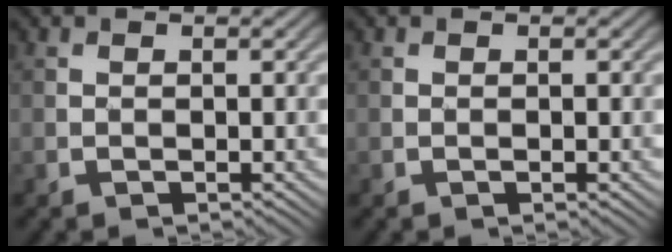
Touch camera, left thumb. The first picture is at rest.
{"total": 0.6, "force": [-0.2, 0.1, 0.6], "torque": [-0.008, -0.002, -0.002]}